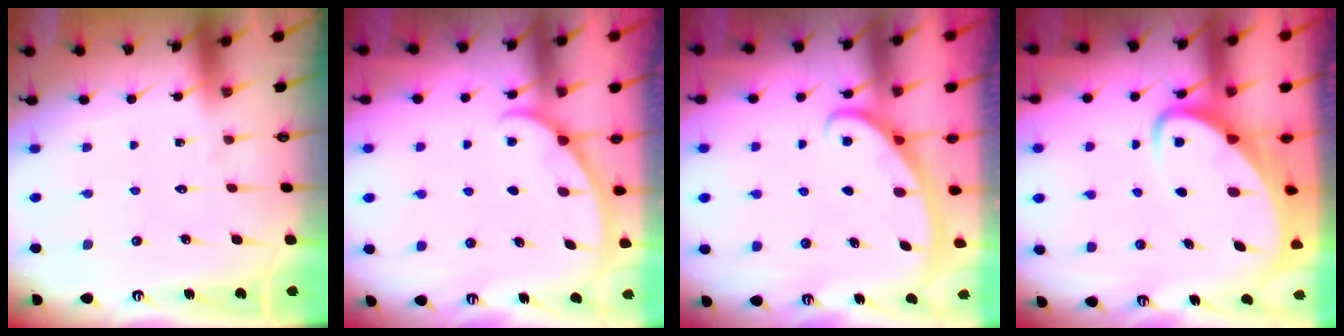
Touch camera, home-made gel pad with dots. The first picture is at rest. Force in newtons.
{"total": 1.0, "press": 1.0, "slide": 0.2}
{"total": 3.0, "press": 2.9, "slide": 0.4}
{"total": 5.1, "press": 5.1, "slide": 0.5}